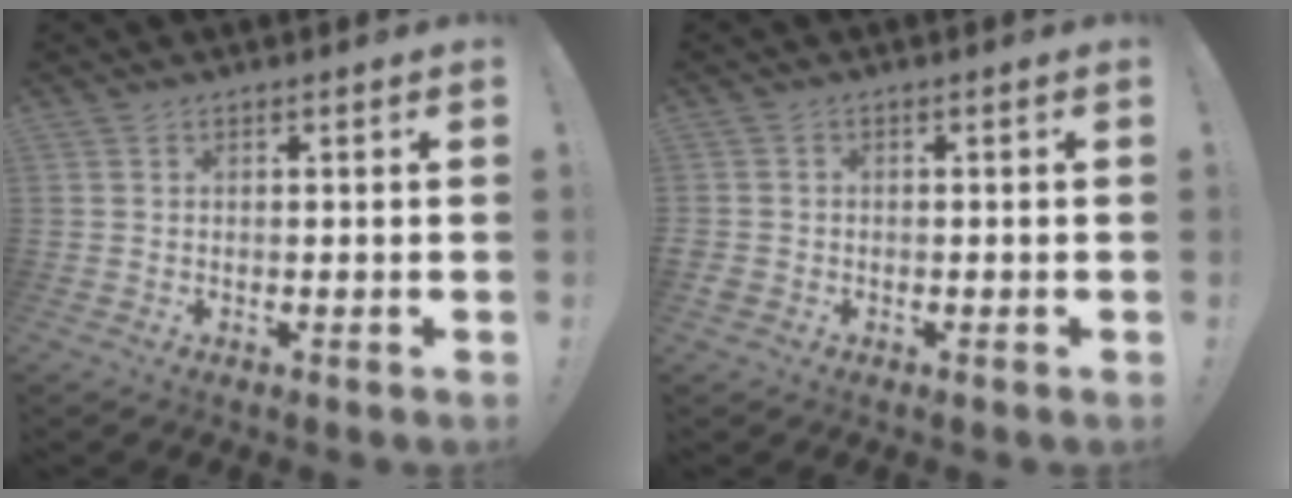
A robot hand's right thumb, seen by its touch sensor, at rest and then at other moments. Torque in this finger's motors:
{"motor_torque": [0.03, 0.25, -0.09, 0.00, 0.00]}